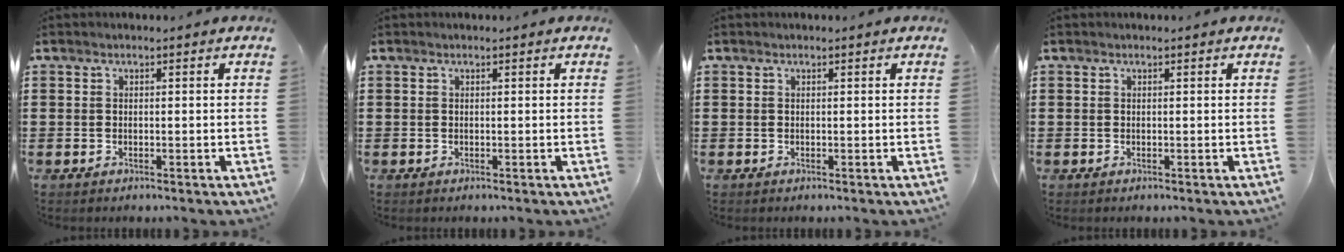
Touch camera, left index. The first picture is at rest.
{"total": 0.0}
{"total": 0.0}
{"total": 0.0}